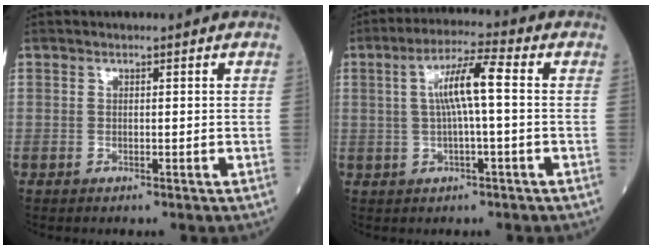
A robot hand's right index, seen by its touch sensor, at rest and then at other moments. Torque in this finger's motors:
{"motor_torque": [1.12, 0.11, 0.52, 0.17]}